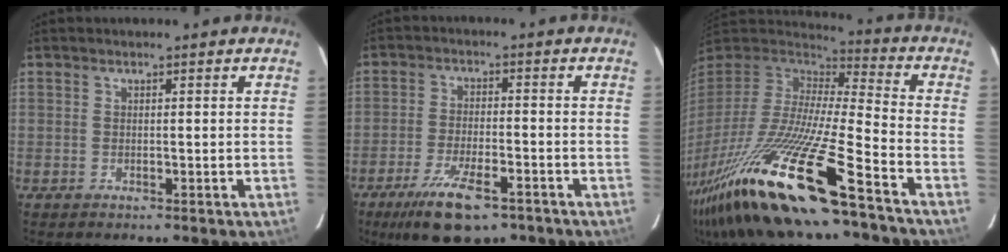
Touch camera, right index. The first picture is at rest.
{"total": 9.9, "force": [-6.6, 2.7, 6.9], "torque": [-0.128, -0.015, -0.108]}
{"total": 28.6, "force": [-18.3, 2.4, 21.9], "torque": [-0.445, -0.075, -0.339]}